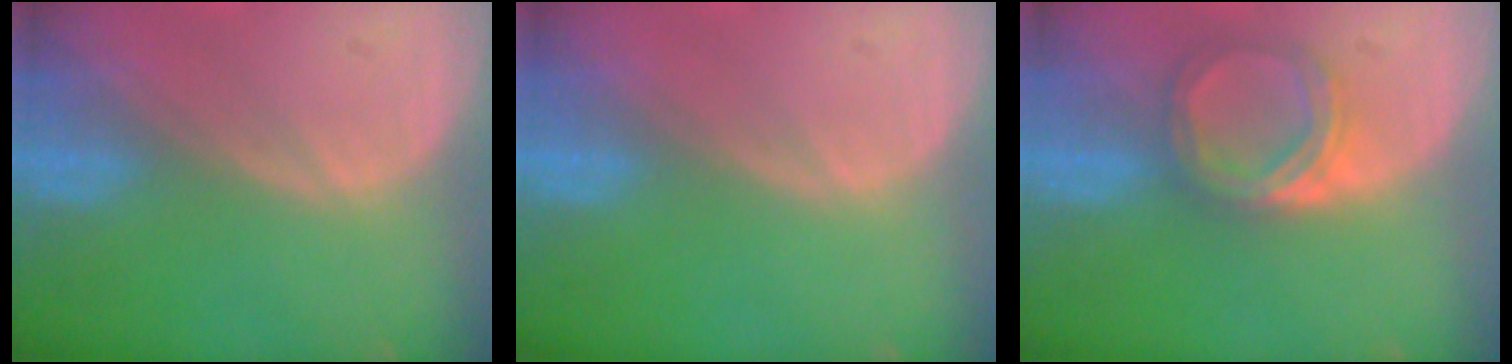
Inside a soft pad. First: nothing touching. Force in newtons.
{"total": 0.0}
{"total": 5.4, "press": 4.7, "slide": 2.5}